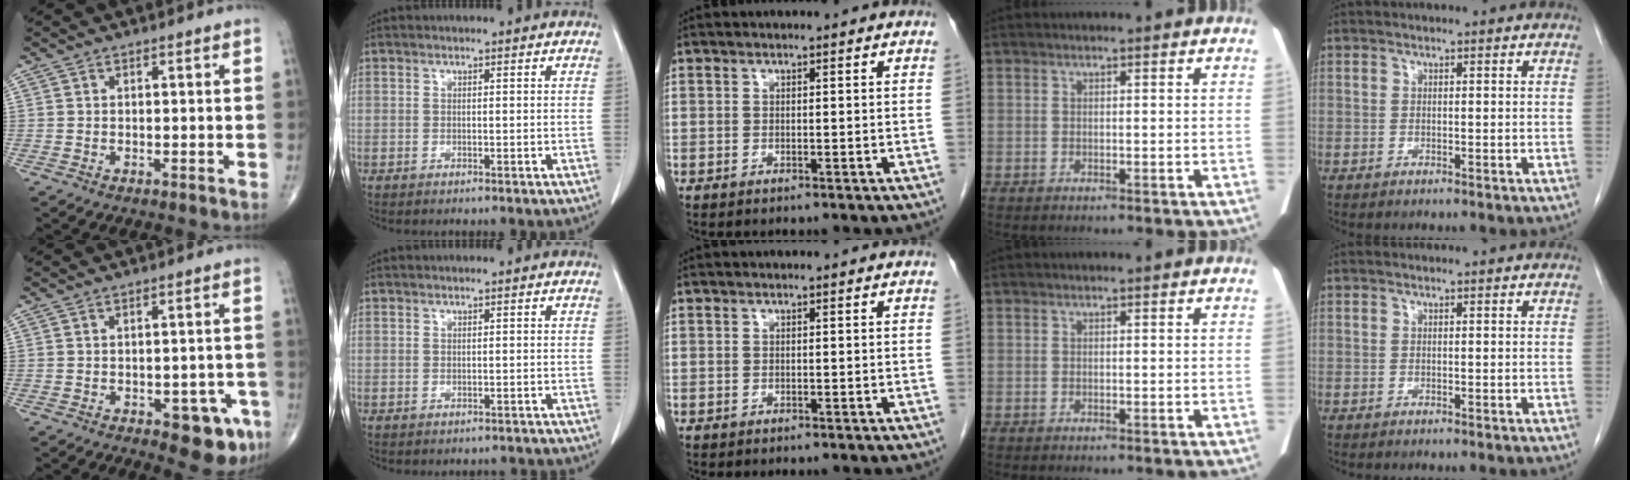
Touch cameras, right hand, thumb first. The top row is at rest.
{"thumb": {"total": 8.4, "force": [-3.9, 3.7, 6.4], "torque": [-0.052, 0.015, -0.042]}, "index": {"total": 2.2, "force": [-1.8, 1.2, -0.1], "torque": [0.002, 0.011, -0.026]}}